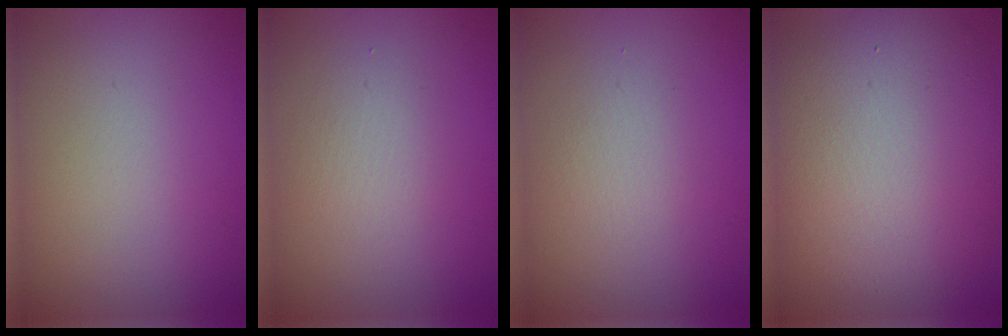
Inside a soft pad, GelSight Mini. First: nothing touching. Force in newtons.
{"total": 1.9, "press": 1.9, "slide": 0.2}
{"total": 1.4, "press": 1.4, "slide": 0.1}
{"total": 11.6, "press": 11.5, "slide": 1.0}